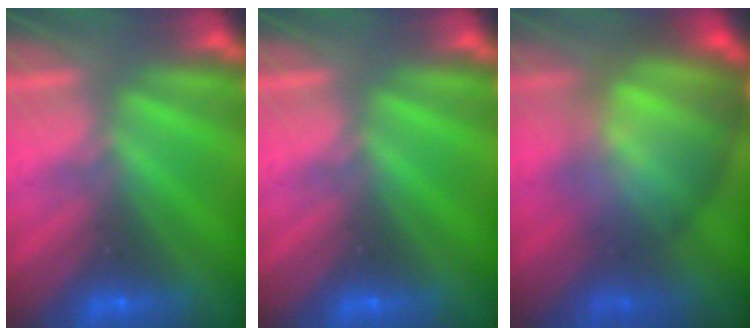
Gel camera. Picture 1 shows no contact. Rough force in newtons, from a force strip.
{"total": 0.0}
{"total": 7.7}